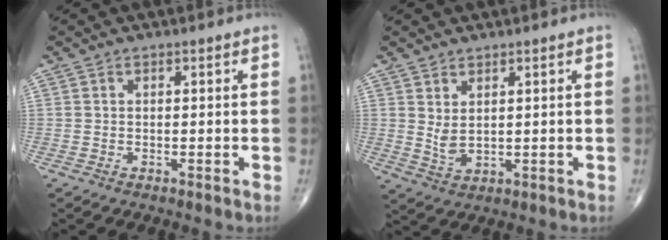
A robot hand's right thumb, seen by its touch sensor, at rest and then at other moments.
{"total": 3.4, "force": [1.4, 1.7, 2.7], "torque": [-0.048, -0.018, 0.034]}